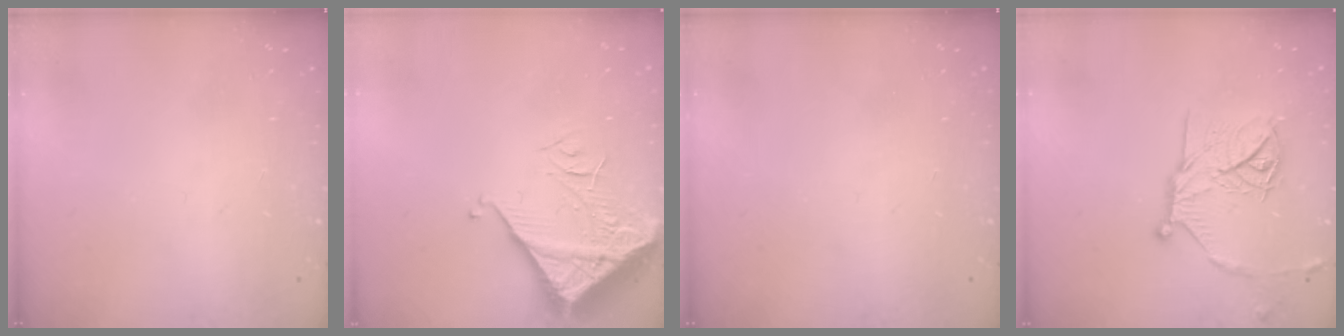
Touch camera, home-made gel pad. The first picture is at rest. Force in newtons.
{"total": 7.5, "press": 7.4, "slide": 1.0}
{"total": 0.0}
{"total": 17.0, "press": 17.0, "slide": 1.0}